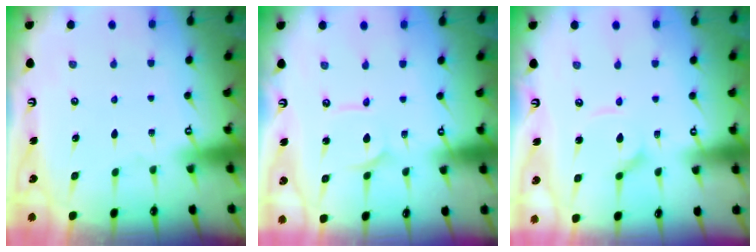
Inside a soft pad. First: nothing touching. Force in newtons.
{"total": 2.5, "press": 2.5, "slide": 0.1}
{"total": 5.6, "press": 5.6, "slide": 0.5}